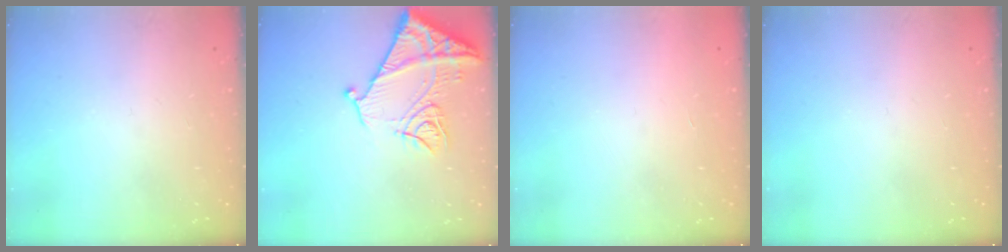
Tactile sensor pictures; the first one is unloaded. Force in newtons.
{"total": 15.7, "press": 15.6, "slide": 1.7}
{"total": 1.7, "press": 1.7, "slide": 0.1}
{"total": 0.0}